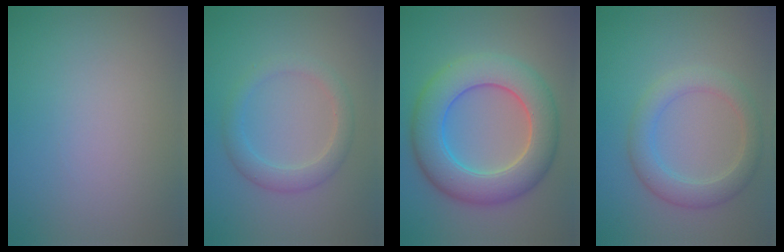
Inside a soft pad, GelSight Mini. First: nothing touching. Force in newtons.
{"total": 2.8, "press": 2.8, "slide": 0.3}
{"total": 8.6, "press": 8.6, "slide": 0.1}
{"total": 3.5, "press": 3.5, "slide": 0.1}